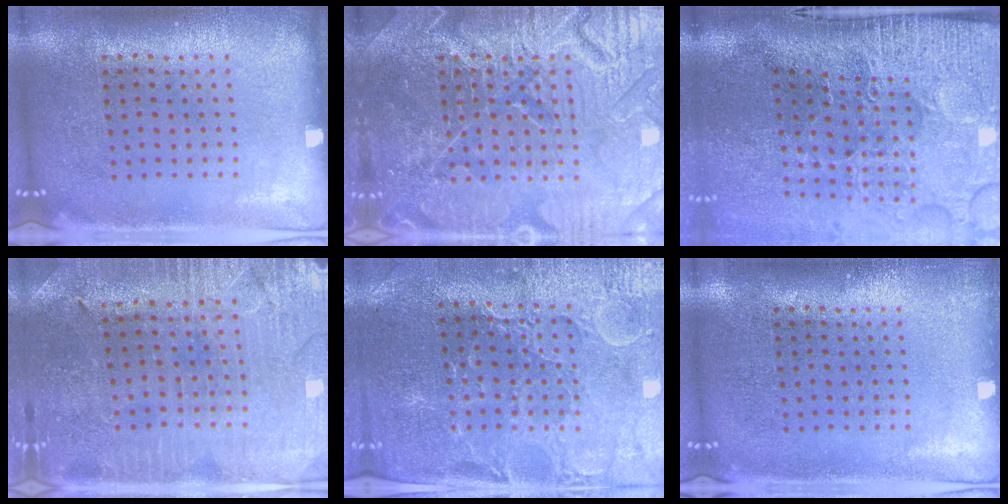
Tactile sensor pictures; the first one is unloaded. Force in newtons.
{"total": 6.0, "press": 5.9, "slide": 0.7}
{"total": 5.2, "press": 4.1, "slide": 3.2}
{"total": 1.2, "press": 1.2, "slide": 0.2}
{"total": 1.9, "press": 1.8, "slide": 0.5}
{"total": 0.6, "press": 0.6, "slide": 0.1}